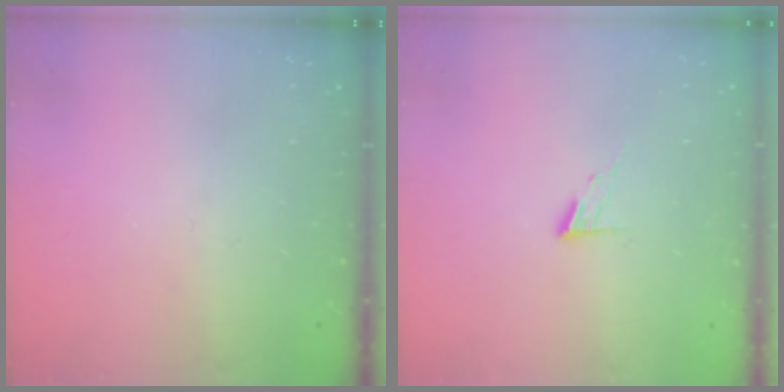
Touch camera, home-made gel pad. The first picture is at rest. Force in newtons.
{"total": 6.0, "press": 5.9, "slide": 0.6}